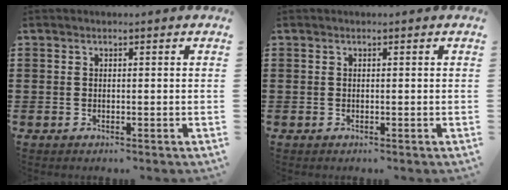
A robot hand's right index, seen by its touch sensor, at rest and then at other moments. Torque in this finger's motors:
{"motor_torque": [0.00, 0.00, 0.00, 0.00]}